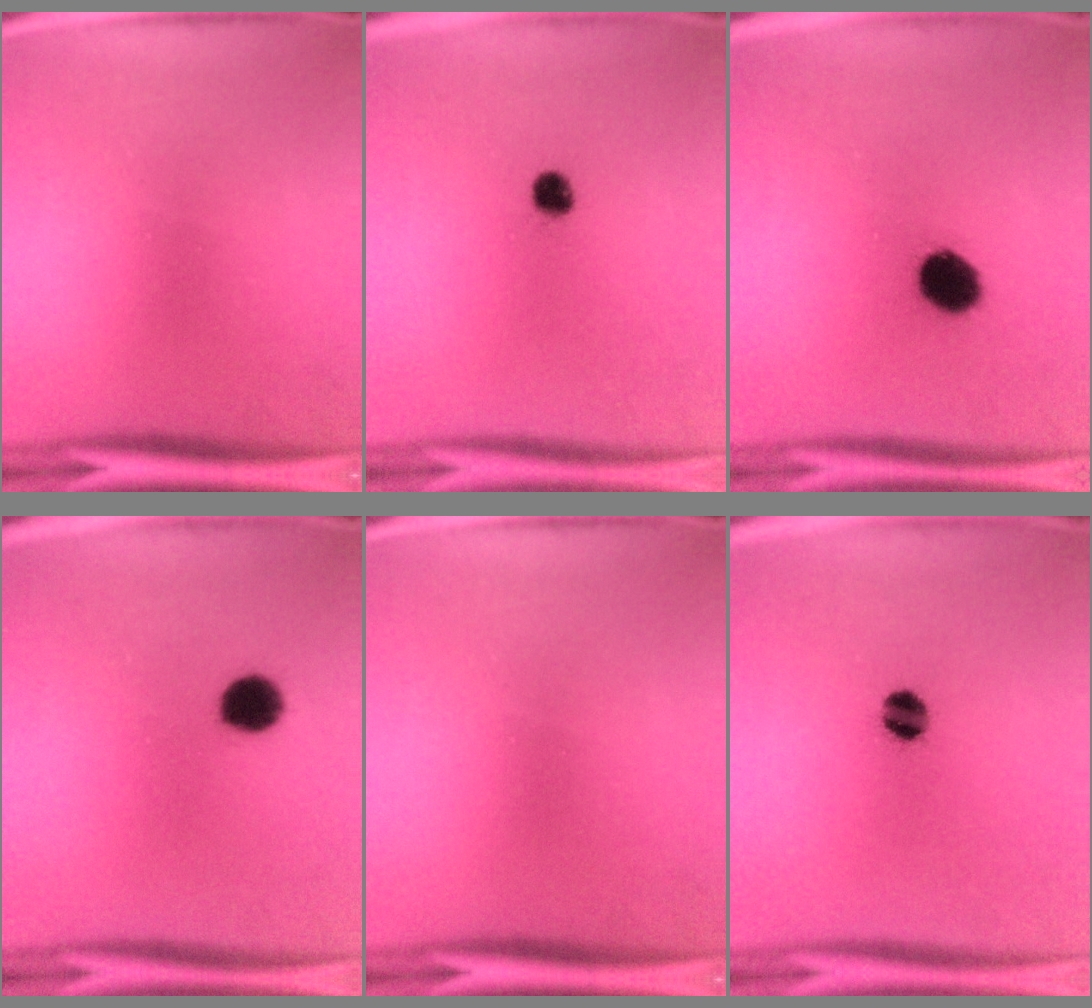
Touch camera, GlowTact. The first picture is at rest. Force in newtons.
{"total": 3.2}
{"total": 7.6}
{"total": 6.0}
{"total": 0.0}
{"total": 5.0}